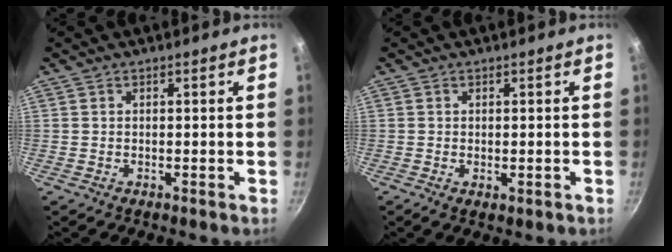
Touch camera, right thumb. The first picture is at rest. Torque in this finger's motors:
{"motor_torque": [-0.10, 0.05, -0.34, 0.02, 0.05]}